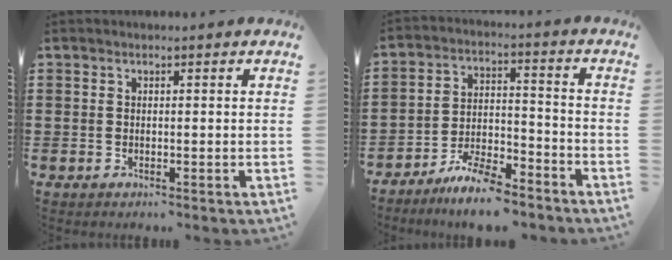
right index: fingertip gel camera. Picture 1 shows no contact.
{"total": 7.6, "force": [-7.1, 0.9, 2.6], "torque": [-0.049, 0.013, -0.134]}